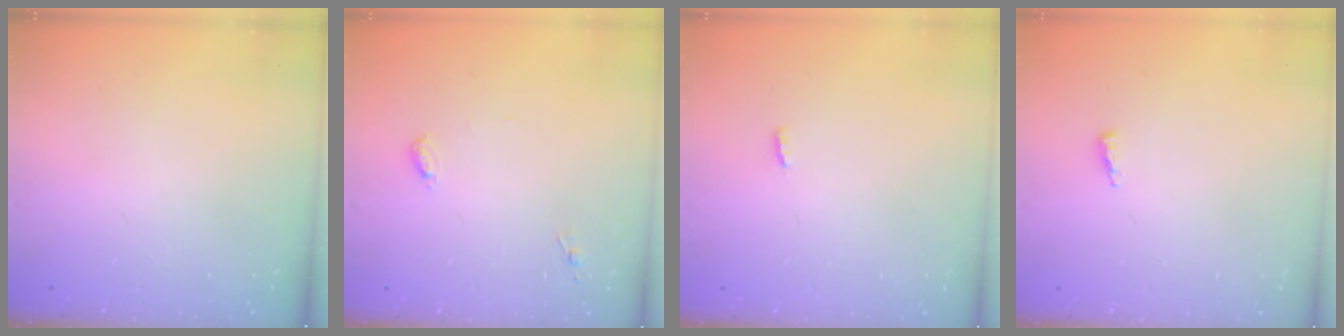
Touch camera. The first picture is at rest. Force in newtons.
{"total": 4.6, "press": 4.6, "slide": 0.4}
{"total": 2.8, "press": 2.7, "slide": 0.8}
{"total": 3.7, "press": 3.6, "slide": 0.4}